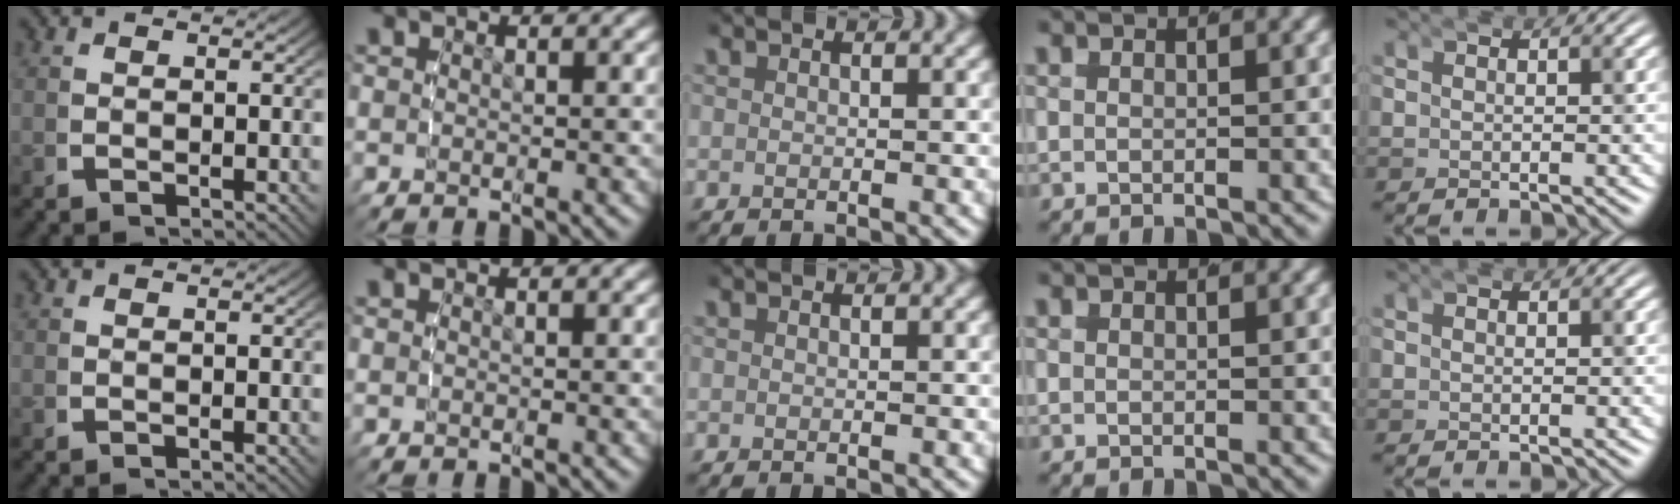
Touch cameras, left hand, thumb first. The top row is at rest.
{}